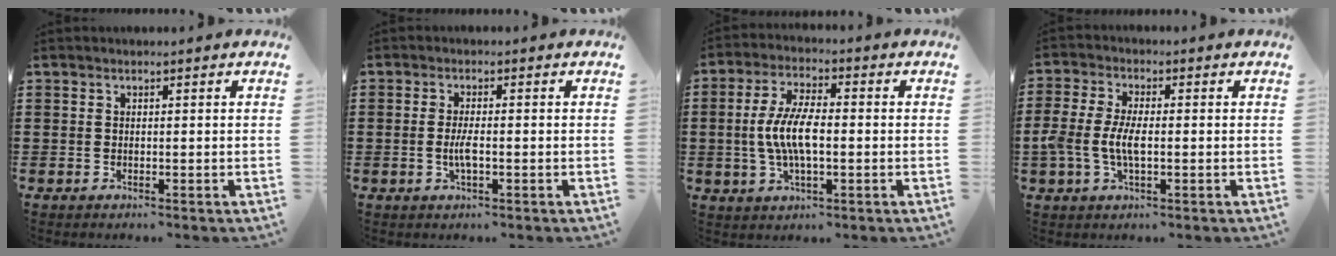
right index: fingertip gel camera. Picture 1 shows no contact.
{"total": 2.8, "force": [-0.6, 0.6, 2.7], "torque": [-0.060, -0.004, -0.016]}
{"total": 7.7, "force": [-0.7, 3.0, 7.1], "torque": [-0.159, -0.005, -0.022]}
{"total": 5.5, "force": [-1.1, 2.5, 4.8], "torque": [-0.116, -0.005, -0.028]}